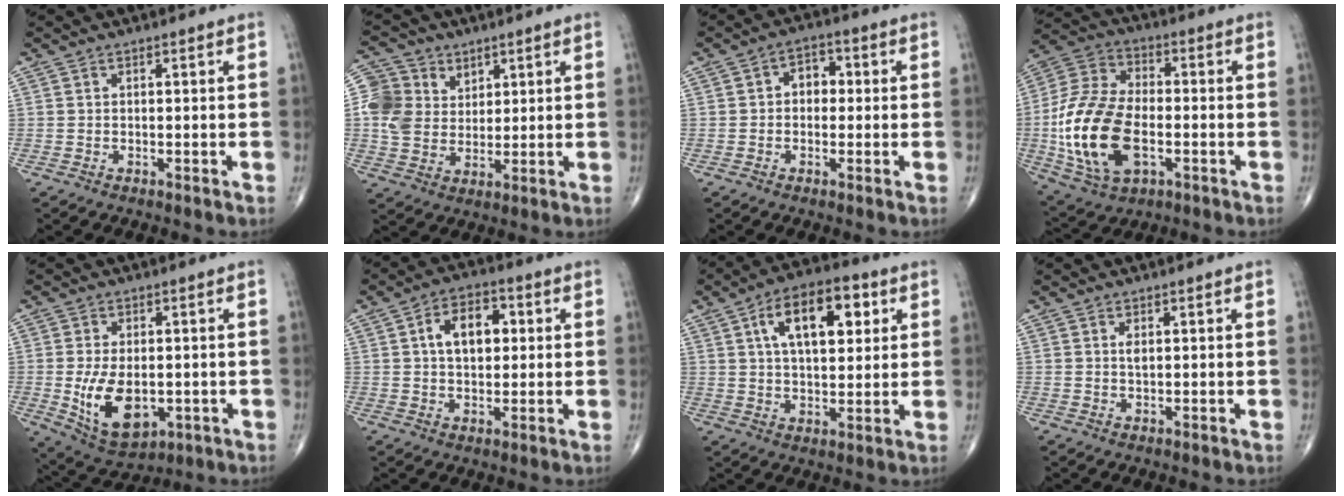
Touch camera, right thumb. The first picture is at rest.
{"total": 9.6, "force": [3.4, 8.2, 3.6], "torque": [-0.048, -0.008, 0.068]}
{"total": 4.8, "force": [0.3, 3.5, 3.2], "torque": [-0.025, 0.016, -0.004]}
{"total": 20.3, "force": [-3.8, 11.6, 16.1], "torque": [-0.328, 0.010, -0.065]}
{"total": 11.8, "force": [-1.9, 6.8, 9.4], "torque": [-0.152, -0.010, -0.012]}
{"total": 9.2, "force": [1.9, 5.6, 7.1], "torque": [-0.099, 0.012, 0.027]}
{"total": 14.7, "force": [5.0, 7.3, 11.7], "torque": [-0.163, 0.001, 0.077]}
{"total": 1.3, "force": [0.4, 0.6, 1.1], "torque": [-0.018, -0.001, 0.009]}